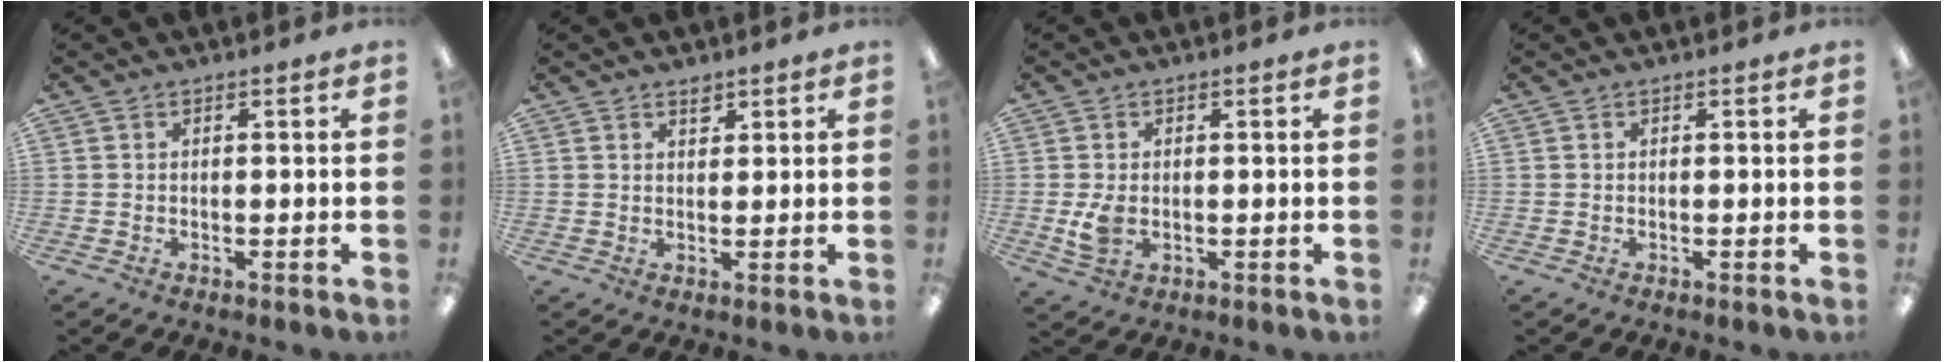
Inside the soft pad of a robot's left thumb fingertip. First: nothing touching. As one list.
[{"total": 2.3, "force": [1.9, 1.2, 0.7], "torque": [0.007, -0.012, 0.030]}, {"total": 4.5, "force": [-0.2, 3.0, 3.3], "torque": [-0.063, -0.007, -0.010]}, {"total": 0.0}]